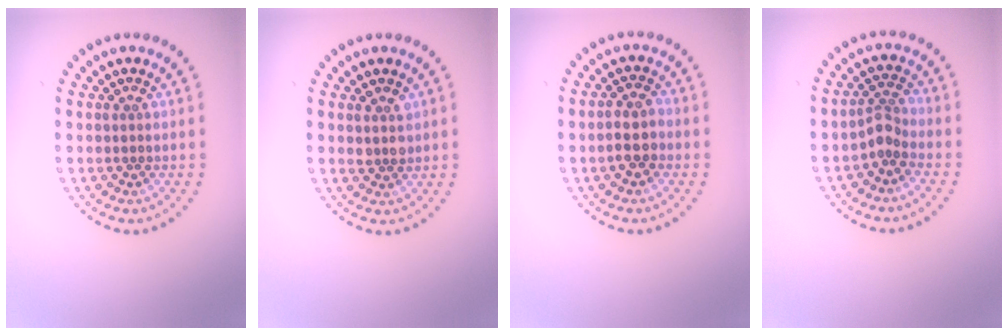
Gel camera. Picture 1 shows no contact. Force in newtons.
{"total": 1.6, "press": 1.5, "slide": 0.6}
{"total": 2.6, "press": 2.5, "slide": 0.8}
{"total": 1.9, "press": 1.3, "slide": 1.4}